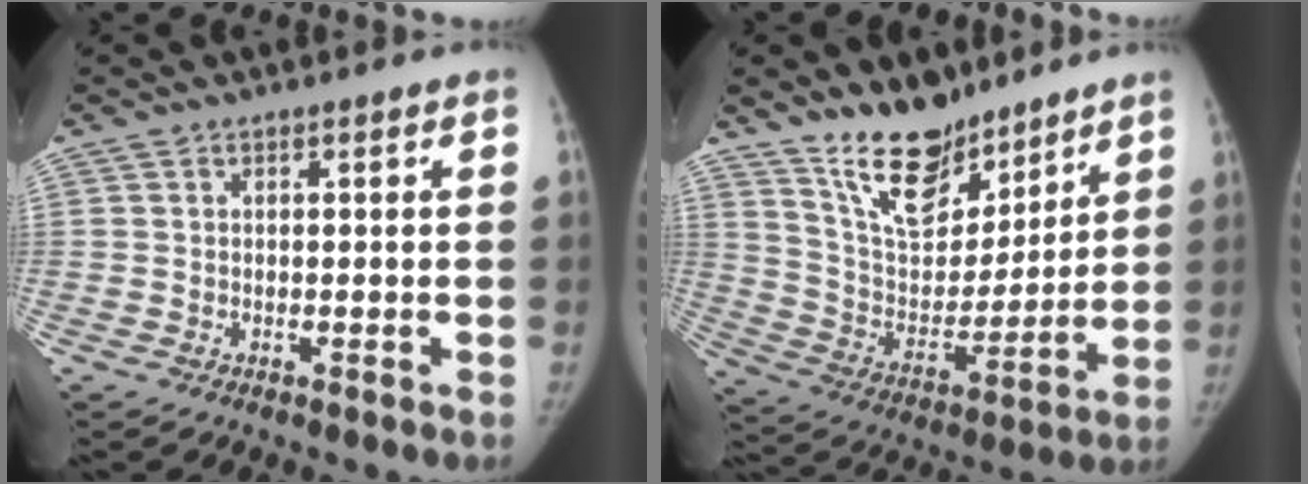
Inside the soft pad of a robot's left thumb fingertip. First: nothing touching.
{"total": 16.9, "force": [13.1, 7.2, 7.8], "torque": [-0.088, -0.086, 0.243]}